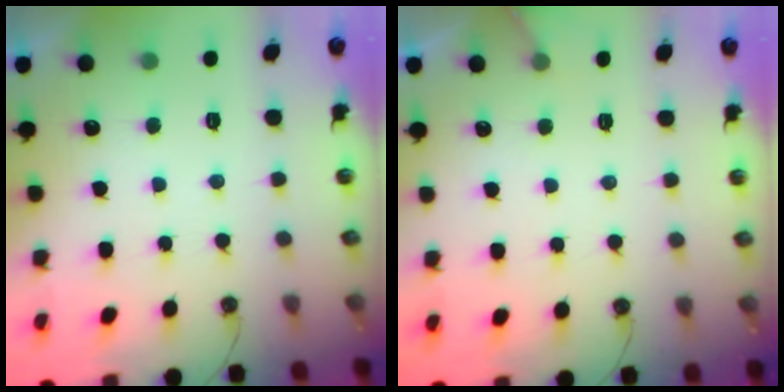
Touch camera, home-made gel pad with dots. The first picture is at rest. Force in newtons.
{"total": 4.8, "press": 4.8, "slide": 0.3}